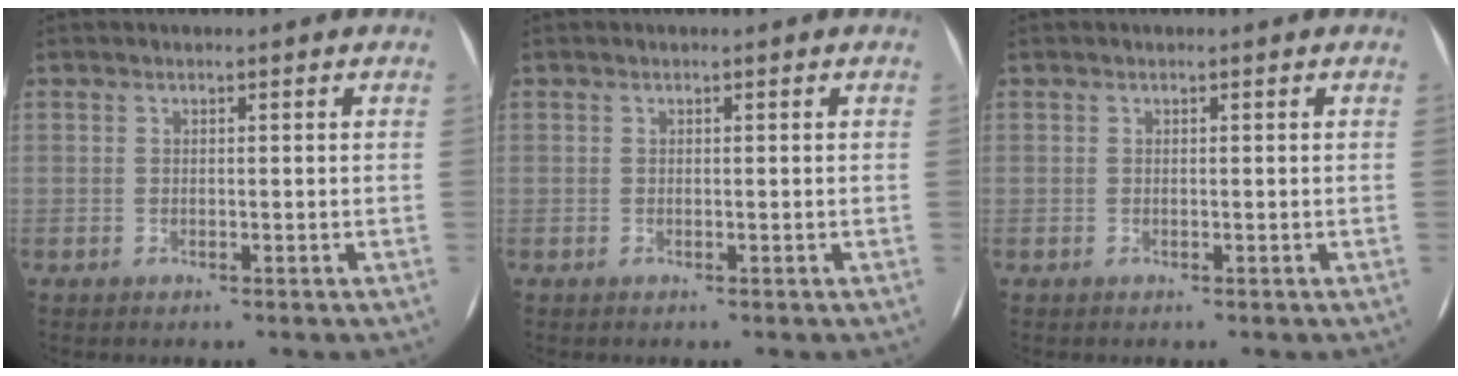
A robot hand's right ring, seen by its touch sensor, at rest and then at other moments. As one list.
[{"total": 0.0}, {"total": 0.0}]